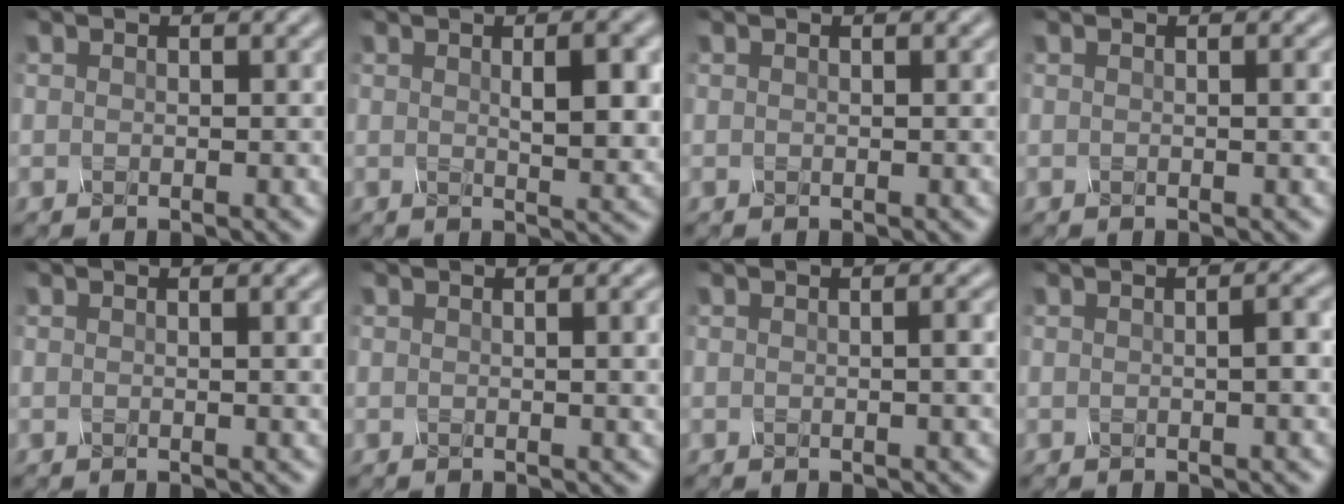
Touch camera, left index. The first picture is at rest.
{"total": 4.9, "force": [0.9, 1.4, 4.7], "torque": [-0.057, 0.005, 0.016]}
{"total": 0.0}
{"total": 1.0, "force": [0.0, 0.3, 1.0], "torque": [-0.010, 0.003, -0.002]}
{"total": 2.3, "force": [0.4, 0.8, 2.2], "torque": [-0.018, 0.004, 0.003]}
{"total": 3.3, "force": [0.5, 1.2, 3.0], "torque": [-0.021, 0.008, 0.005]}
{"total": 1.8, "force": [0.0, 0.5, 1.7], "torque": [-0.017, 0.005, -0.004]}
{"total": 2.2, "force": [0.0, 0.6, 2.1], "torque": [-0.023, 0.007, -0.002]}